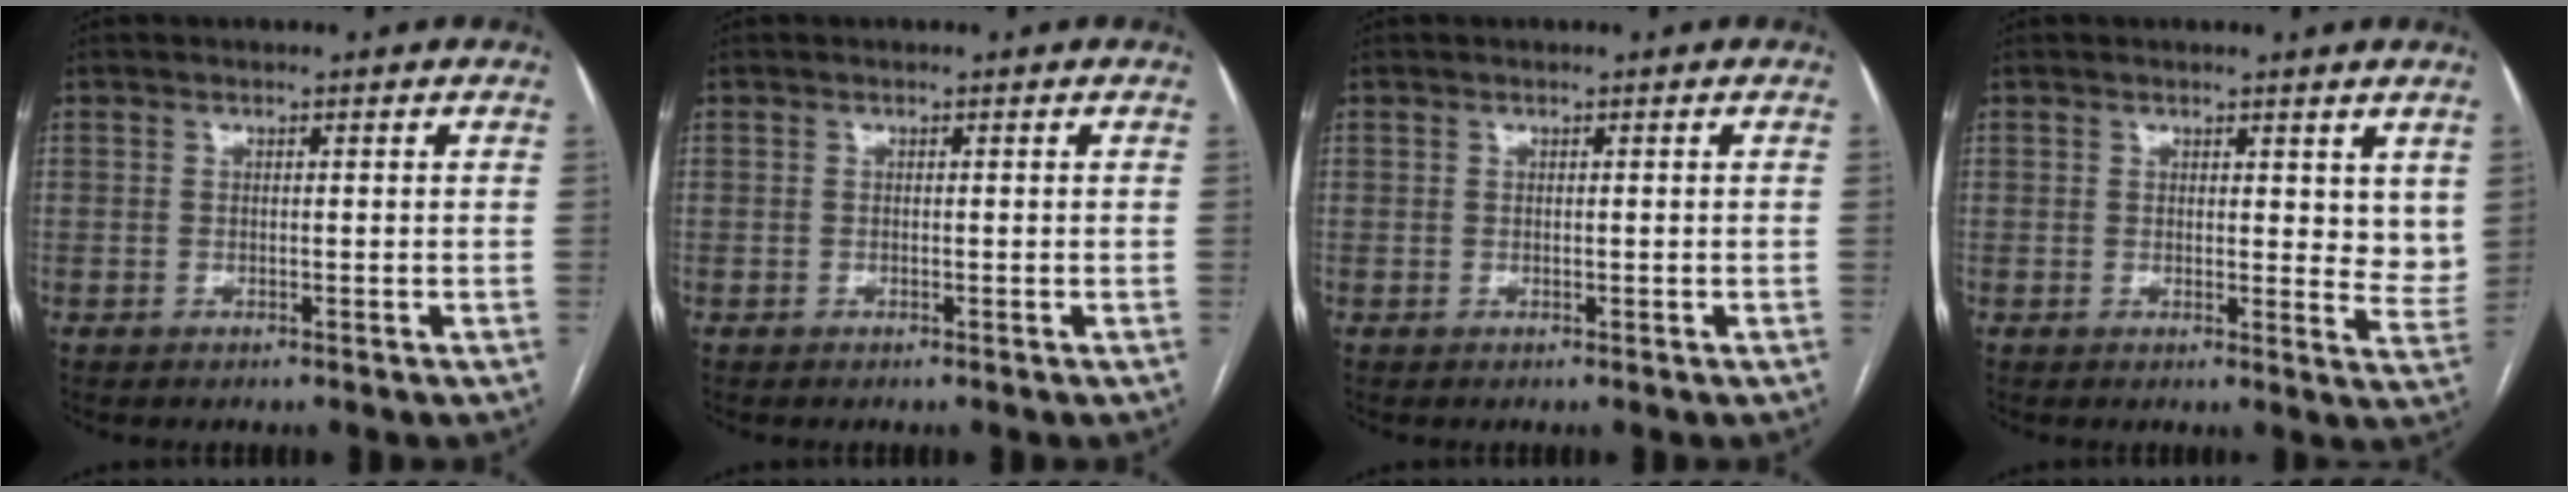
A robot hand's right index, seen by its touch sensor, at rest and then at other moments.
{"total": 0.0}
{"total": 0.0}
{"total": 4.9, "force": [3.2, 2.4, 2.9], "torque": [-0.019, -0.023, 0.034]}